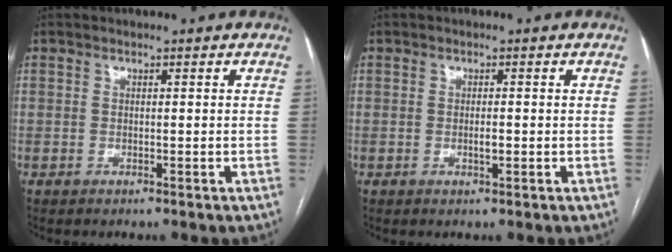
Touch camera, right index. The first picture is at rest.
{"total": 1.3, "force": [-0.3, 0.3, 1.3], "torque": [-0.025, 0.000, -0.006]}